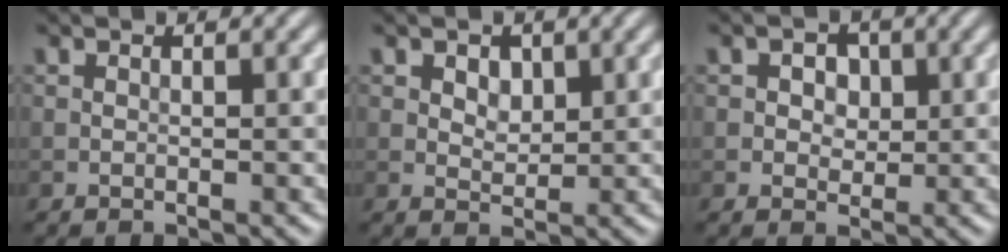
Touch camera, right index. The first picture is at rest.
{"total": 1.9, "force": [0.8, 1.3, 1.1], "torque": [-0.016, -0.002, 0.013]}
{"total": 2.2, "force": [0.5, 1.7, 1.3], "torque": [-0.016, 0.002, 0.001]}